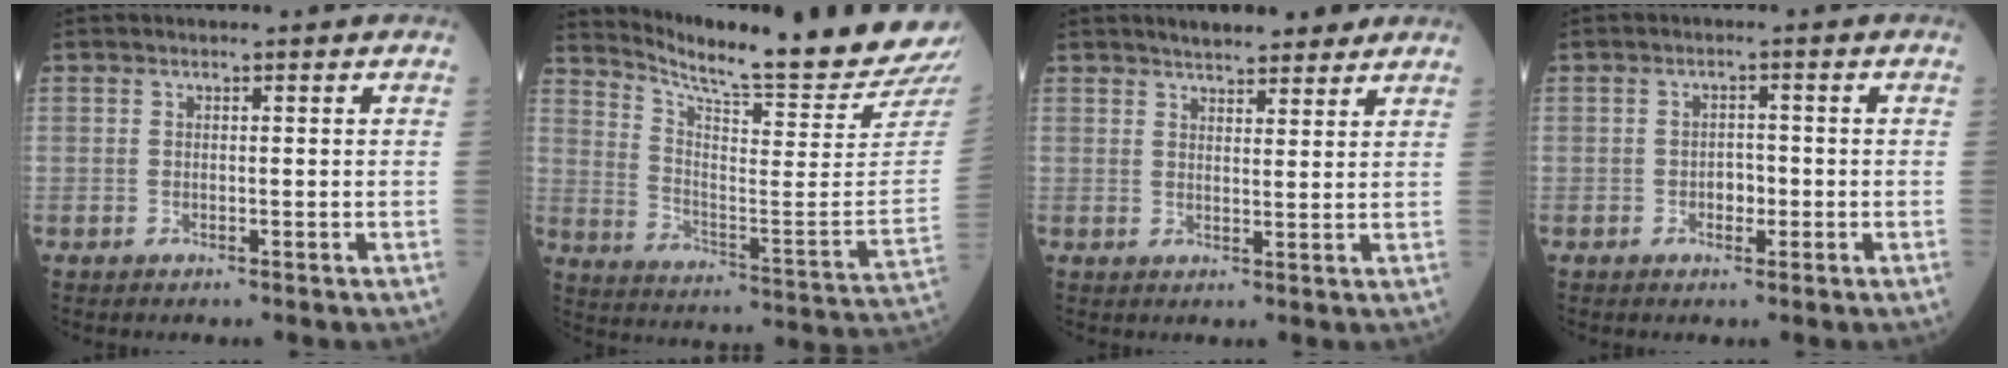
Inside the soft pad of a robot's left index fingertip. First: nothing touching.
{"total": 21.2, "force": [19.8, -2.0, 7.4], "torque": [-0.139, -0.118, 0.277]}
{"total": 7.8, "force": [6.6, 2.0, 3.6], "torque": [-0.046, 0.016, 0.094]}
{"total": 2.0, "force": [-0.6, 1.3, 1.4], "torque": [-0.018, 0.006, -0.009]}